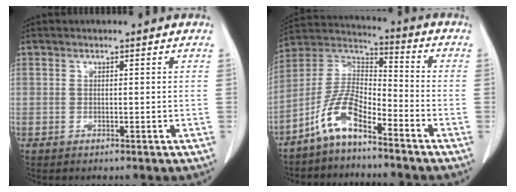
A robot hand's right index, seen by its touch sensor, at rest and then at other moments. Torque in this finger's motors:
{"motor_torque": [0.23, -0.33, 0.19, 0.03]}